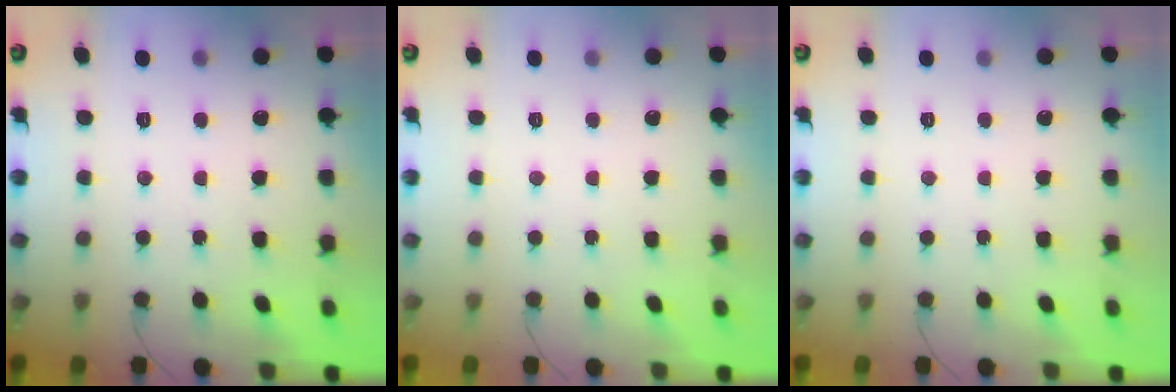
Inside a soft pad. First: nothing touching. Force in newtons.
{"total": 0.0}
{"total": 0.0}